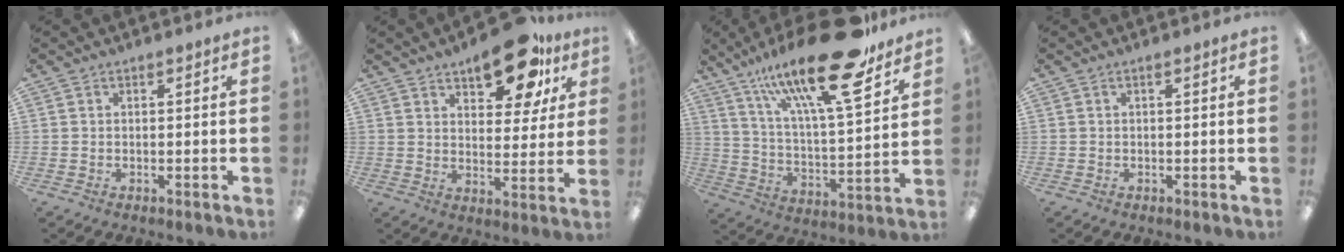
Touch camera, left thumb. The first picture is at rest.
{"total": 15.0, "force": [10.4, 6.8, 8.5], "torque": [-0.115, -0.050, 0.176]}
{"total": 24.8, "force": [17.1, 6.8, 16.7], "torque": [-0.263, -0.107, 0.278]}
{"total": 0.0}